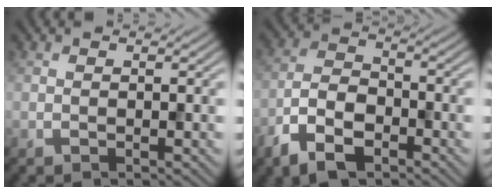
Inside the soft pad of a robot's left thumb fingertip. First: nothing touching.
{"total": 8.0, "force": [-4.9, 4.1, 4.9], "torque": [-0.105, -0.008, -0.106]}